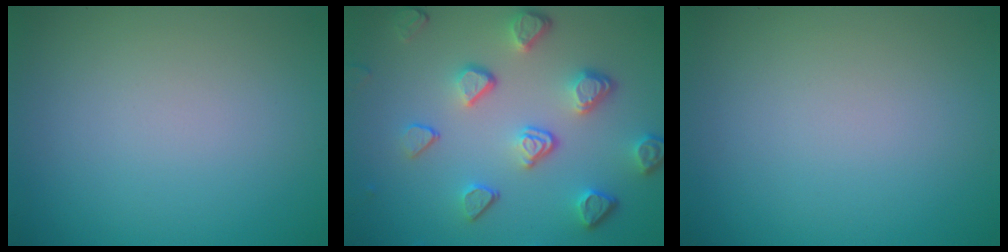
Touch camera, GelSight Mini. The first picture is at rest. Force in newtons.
{"total": 5.1, "press": 3.8, "slide": 3.3}
{"total": 0.0}